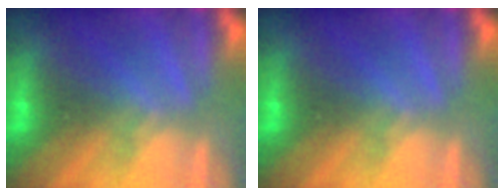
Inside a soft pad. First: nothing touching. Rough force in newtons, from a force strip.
{"total": 0.0}